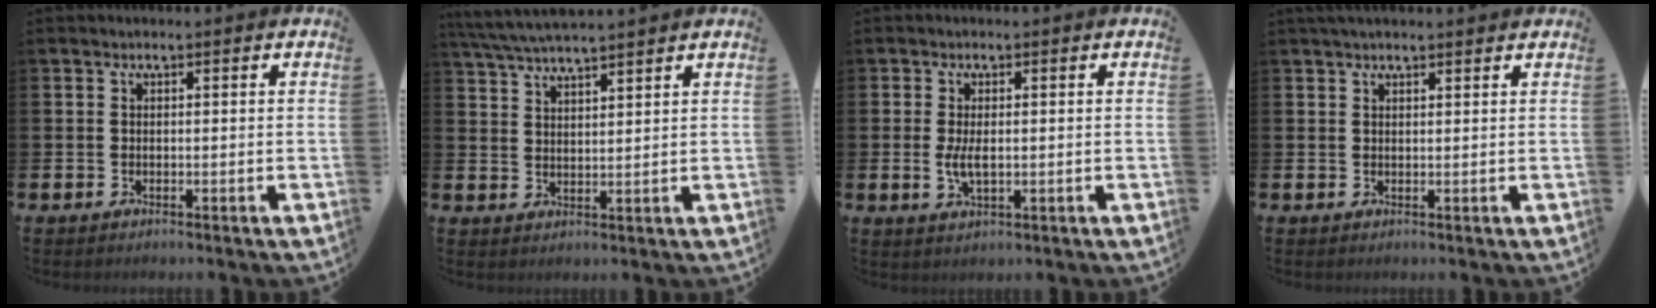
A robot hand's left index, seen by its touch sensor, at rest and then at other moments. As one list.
[{"total": 4.9, "force": [4.7, 0.0, 1.4], "torque": [-0.047, -0.015, 0.086]}, {"total": 2.9, "force": [0.1, 1.3, 2.6], "torque": [-0.045, 0.001, -0.001]}, {"total": 1.7, "force": [1.6, 0.2, 0.6], "torque": [-0.011, 0.002, 0.028]}]